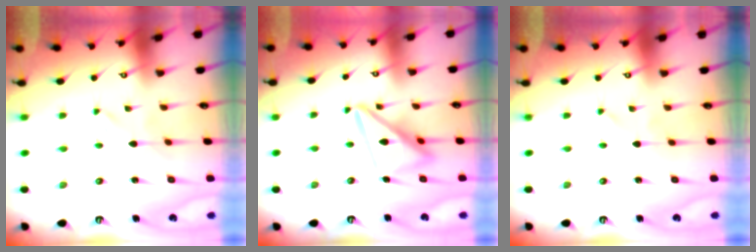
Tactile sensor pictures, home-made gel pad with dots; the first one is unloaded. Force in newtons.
{"total": 16.7, "press": 16.6, "slide": 1.6}
{"total": 0.0}